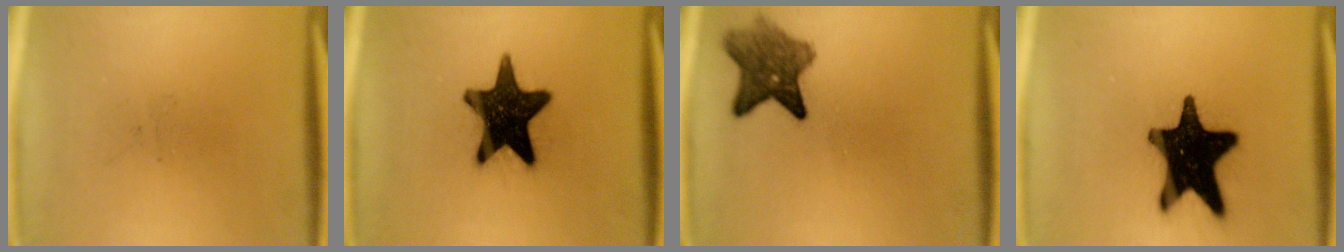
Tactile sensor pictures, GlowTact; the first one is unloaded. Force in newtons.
{"total": 17.0}
{"total": 6.6}
{"total": 20.1}